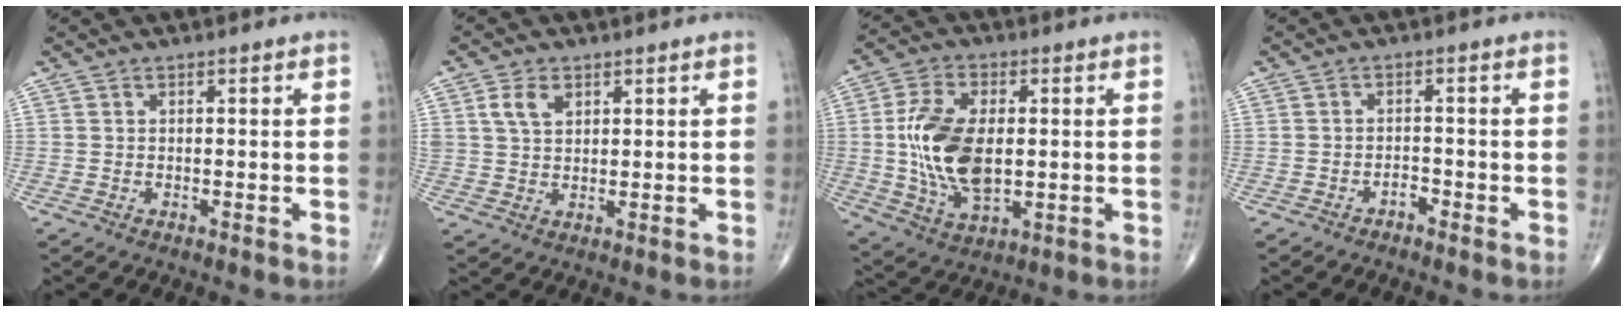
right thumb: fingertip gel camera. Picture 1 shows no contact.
{"total": 4.6, "force": [2.0, 2.9, 2.9], "torque": [-0.046, -0.005, 0.041]}
{"total": 14.9, "force": [0.2, 8.2, 12.4], "torque": [-0.238, -0.004, 0.010]}
{"total": 1.5, "force": [-1.3, 0.7, 0.5], "torque": [-0.006, 0.007, -0.023]}